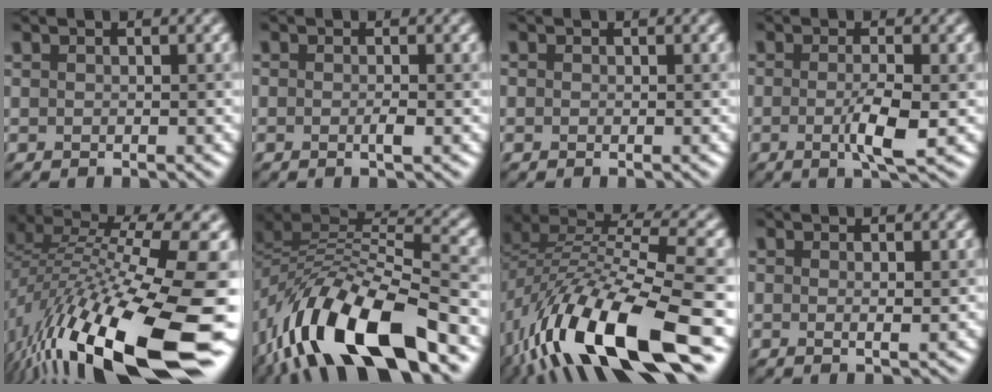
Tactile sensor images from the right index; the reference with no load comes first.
{"total": 0.7, "force": [-0.2, 0.2, 0.6], "torque": [-0.010, 0.005, -0.003]}
{"total": 0.0}
{"total": 3.1, "force": [-0.6, 0.6, 3.0], "torque": [-0.055, 0.000, -0.012]}
{"total": 16.6, "force": [-6.0, 4.6, 14.8], "torque": [-0.272, 0.014, -0.100]}
{"total": 13.8, "force": [-8.1, 4.7, 10.2], "torque": [-0.184, 0.014, -0.147]}
{"total": 14.5, "force": [-7.3, 4.4, 11.7], "torque": [-0.226, 0.013, -0.127]}
{"total": 0.6, "force": [0.2, 0.2, 0.6], "torque": [-0.005, 0.005, 0.002]}